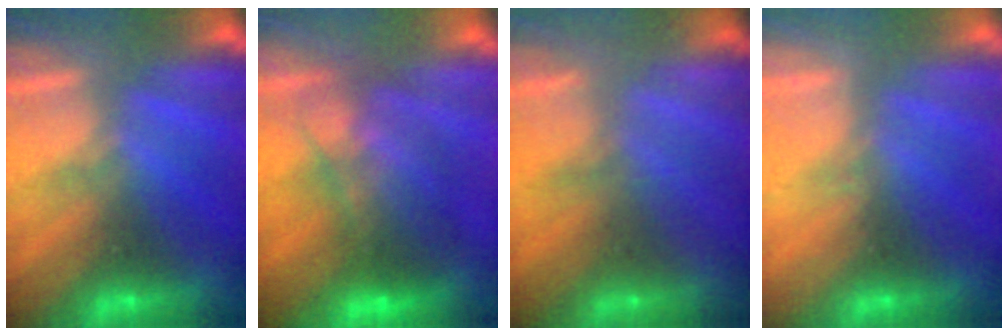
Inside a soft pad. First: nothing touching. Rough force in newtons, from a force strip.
{"total": 5.8}
{"total": 2.3}
{"total": 2.3}